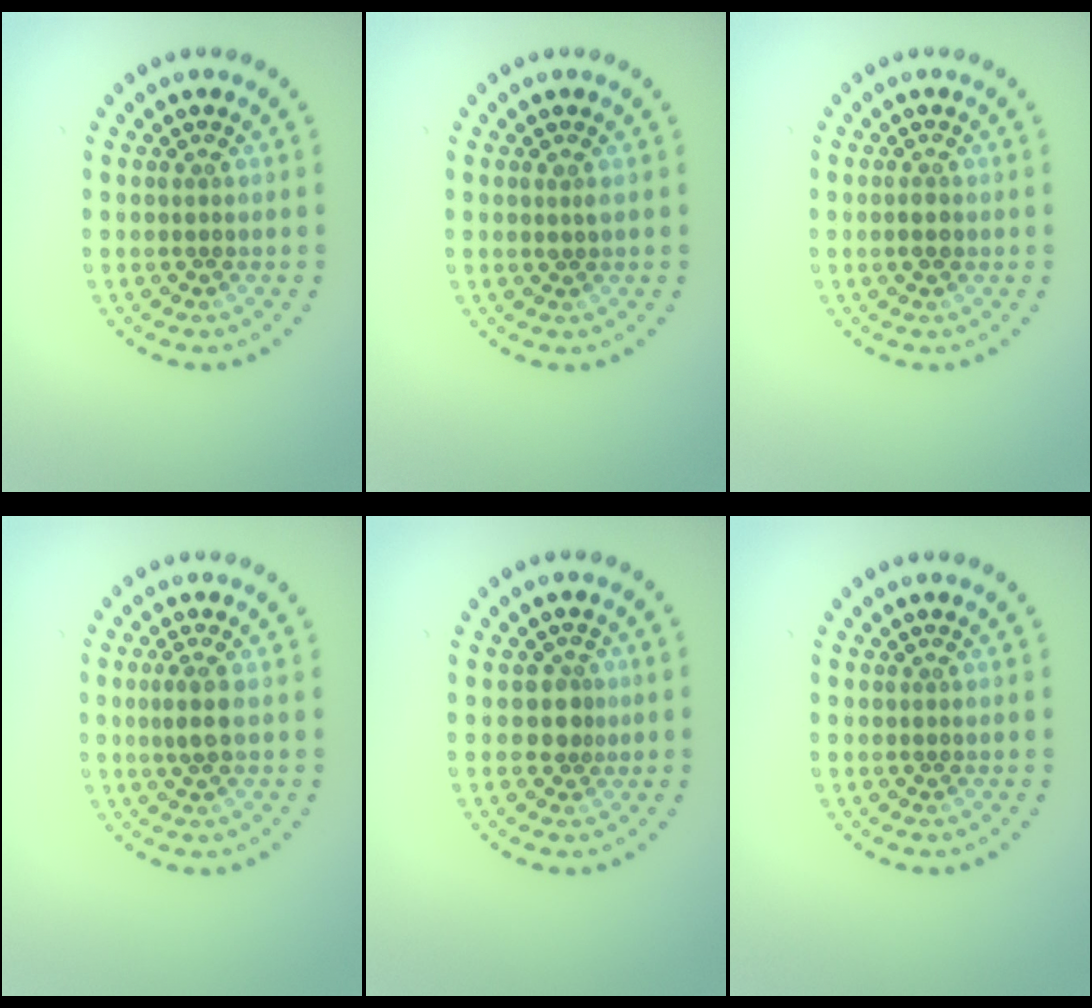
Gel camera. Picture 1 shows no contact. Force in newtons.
{"total": 0.6, "press": 0.4, "slide": 0.4}
{"total": 1.2, "press": 1.1, "slide": 0.3}
{"total": 1.8, "press": 1.5, "slide": 0.9}
{"total": 1.9, "press": 1.5, "slide": 1.2}
{"total": 0.0}